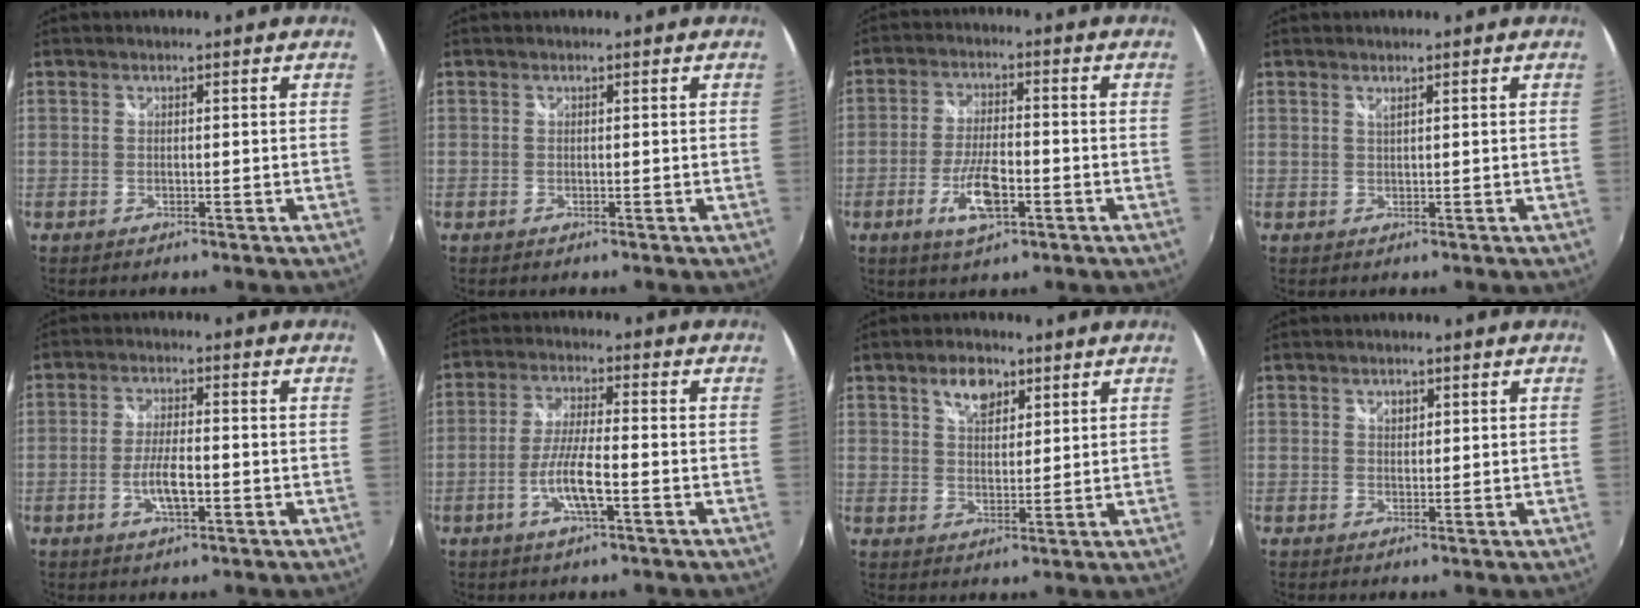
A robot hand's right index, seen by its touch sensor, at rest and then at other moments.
{"total": 0.0}
{"total": 8.3, "force": [-3.4, 2.7, 7.1], "torque": [-0.146, -0.006, -0.062]}
{"total": 0.7, "force": [0.5, -0.1, 0.4], "torque": [-0.005, 0.000, 0.010]}
{"total": 5.7, "force": [-1.9, 1.6, 5.1], "torque": [-0.103, -0.003, -0.033]}
{"total": 7.3, "force": [-2.9, 0.9, 6.7], "torque": [-0.134, -0.004, -0.054]}
{"total": 5.7, "force": [3.3, 3.1, 3.4], "torque": [-0.051, 0.010, 0.059]}
{"total": 1.4, "force": [0.7, 1.0, 0.7], "torque": [-0.008, 0.004, 0.010]}